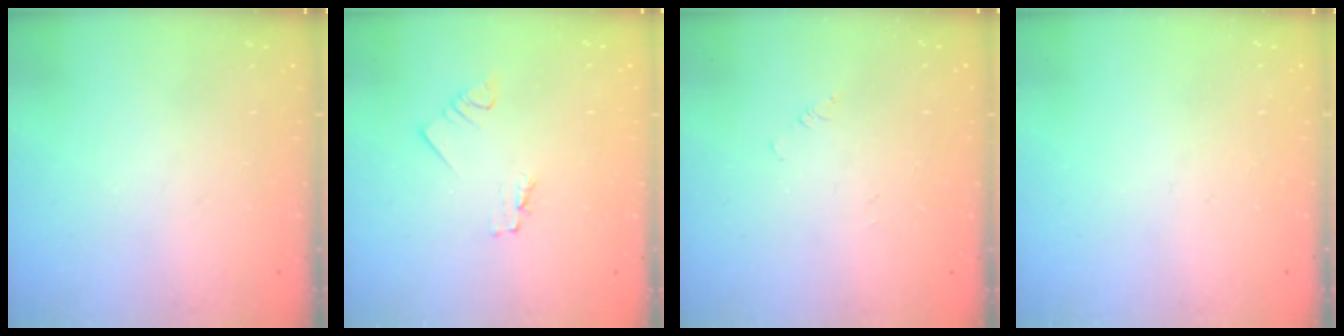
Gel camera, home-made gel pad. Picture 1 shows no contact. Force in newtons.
{"total": 1.2, "press": 1.2, "slide": 0.0}
{"total": 1.4, "press": 1.3, "slide": 0.3}
{"total": 0.0}